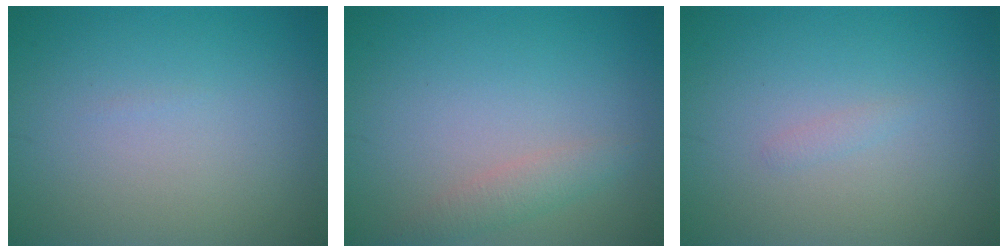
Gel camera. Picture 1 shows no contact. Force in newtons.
{"total": 1.7, "press": 1.7, "slide": 0.1}
{"total": 0.5, "press": 0.5, "slide": 0.0}